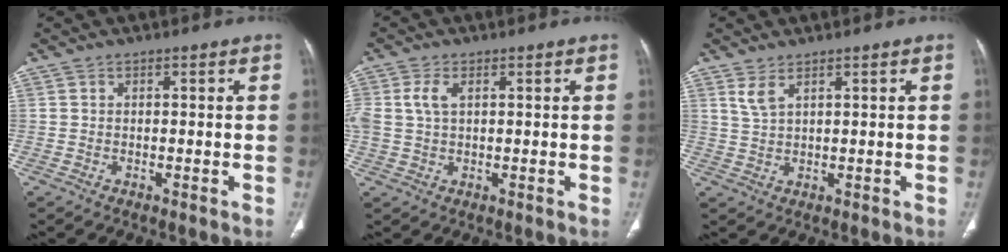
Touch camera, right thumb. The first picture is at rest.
{"total": 4.4, "force": [1.2, 2.6, 3.3], "torque": [-0.085, 0.010, 0.026]}
{"total": 2.7, "force": [1.8, 0.7, 1.9], "torque": [-0.045, -0.007, 0.046]}